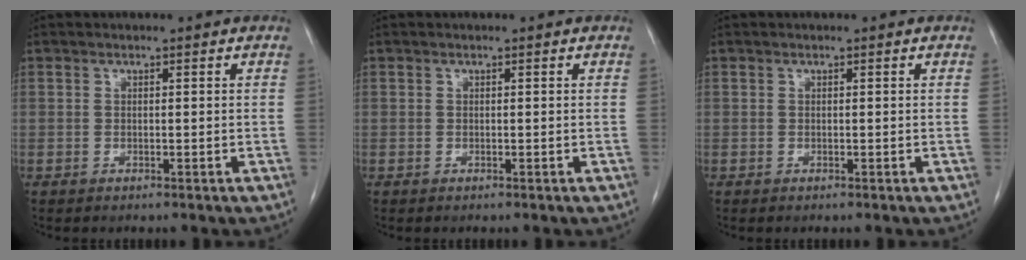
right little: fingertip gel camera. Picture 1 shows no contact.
{"total": 0.0}
{"total": 0.0}